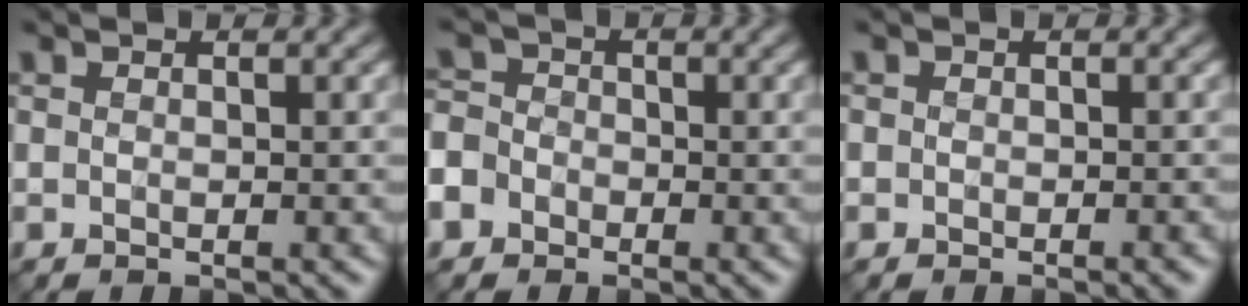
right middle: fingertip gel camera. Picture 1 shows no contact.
{"total": 5.4, "force": [-2.9, 4.2, 1.7], "torque": [-0.037, -0.005, -0.070]}
{"total": 1.1, "force": [-0.6, 0.9, 0.3], "torque": [0.004, -0.005, -0.011]}